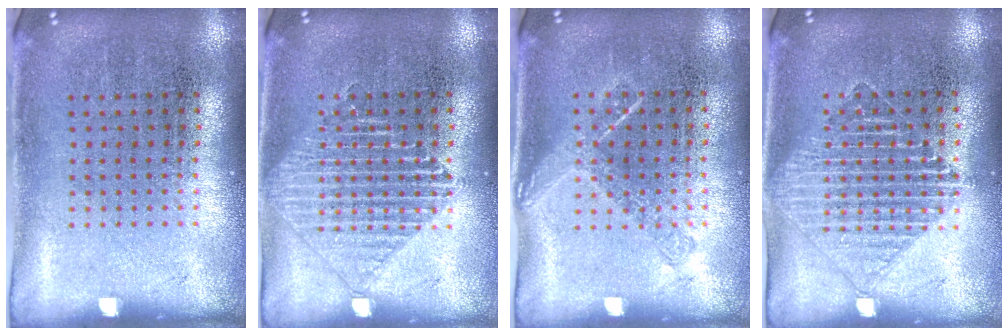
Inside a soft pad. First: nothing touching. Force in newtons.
{"total": 2.2, "press": 2.1, "slide": 0.4}
{"total": 1.2, "press": 1.0, "slide": 0.6}
{"total": 1.5, "press": 1.4, "slide": 0.6}